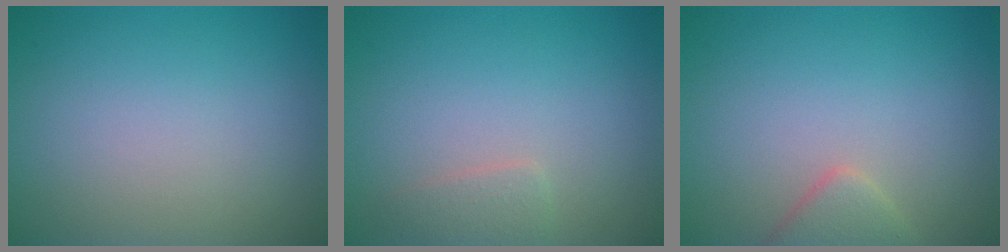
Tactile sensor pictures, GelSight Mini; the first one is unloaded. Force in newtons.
{"total": 1.3, "press": 1.3, "slide": 0.1}
{"total": 2.1, "press": 2.1, "slide": 0.2}